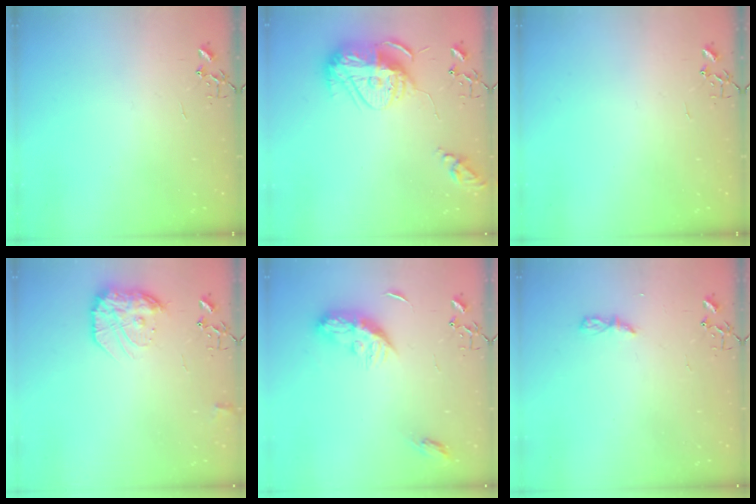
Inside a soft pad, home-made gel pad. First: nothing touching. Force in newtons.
{"total": 14.4, "press": 14.3, "slide": 1.4}
{"total": 0.0}
{"total": 14.4, "press": 14.3, "slide": 0.8}
{"total": 9.6, "press": 9.6, "slide": 0.1}
{"total": 3.9, "press": 3.8, "slide": 0.5}